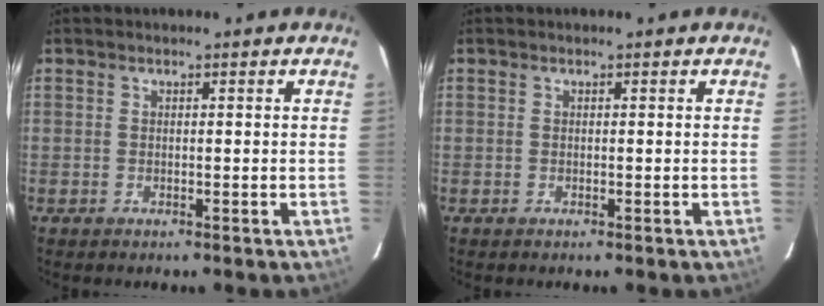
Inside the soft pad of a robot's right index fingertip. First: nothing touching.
{"total": 0.0}